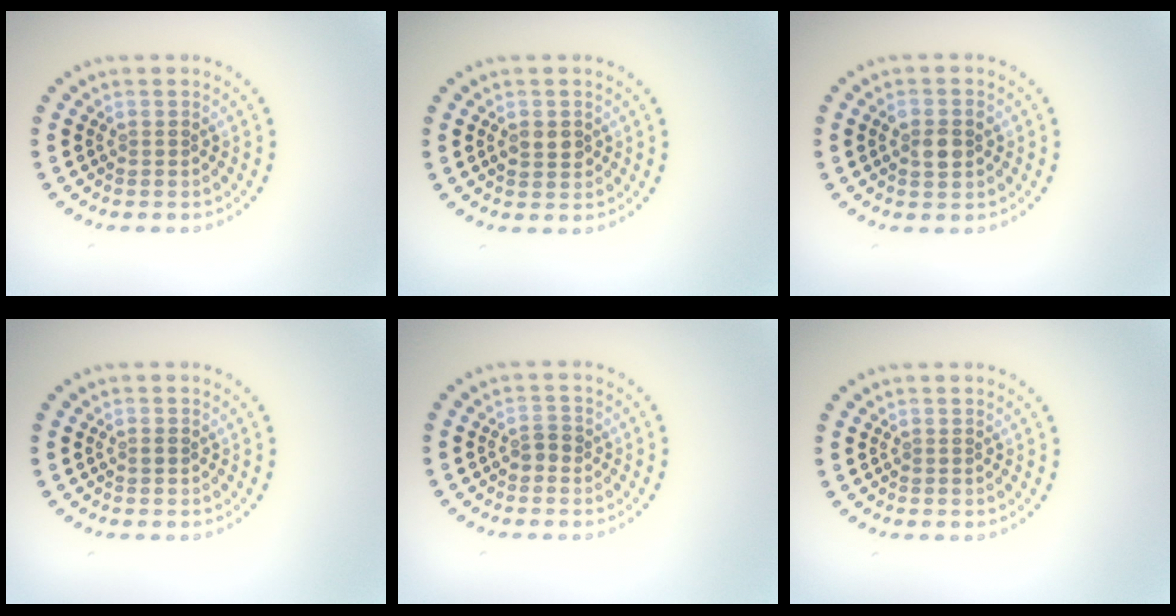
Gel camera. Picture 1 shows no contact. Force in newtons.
{"total": 1.7, "press": 1.7, "slide": 0.3}
{"total": 2.5, "press": 2.5, "slide": 0.2}
{"total": 0.7, "press": 0.7, "slide": 0.1}
{"total": 1.2, "press": 1.1, "slide": 0.4}
{"total": 0.0}